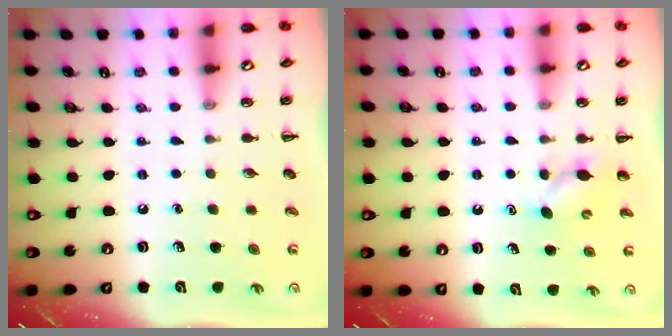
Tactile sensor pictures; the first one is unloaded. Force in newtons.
{"total": 4.6, "press": 4.4, "slide": 1.3}